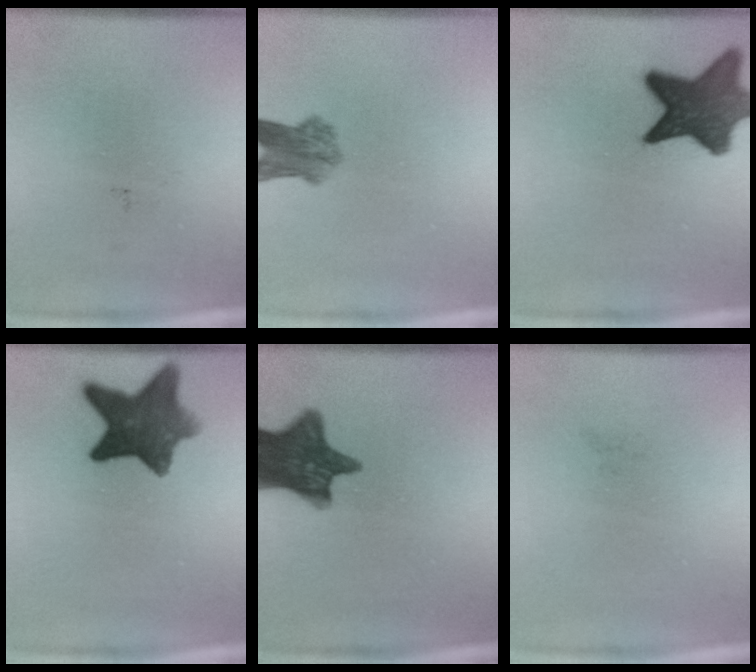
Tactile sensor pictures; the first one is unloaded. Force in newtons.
{"total": 4.6}
{"total": 12.4}
{"total": 10.3}
{"total": 12.3}
{"total": 0.0}